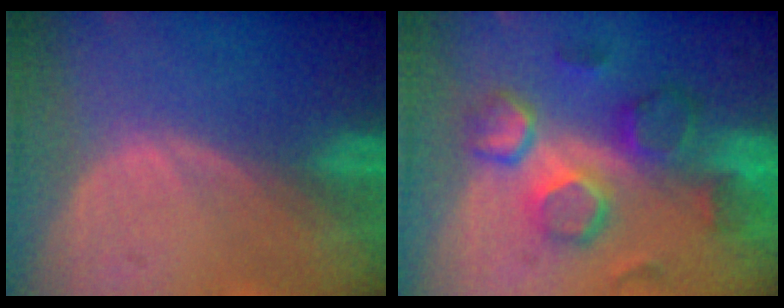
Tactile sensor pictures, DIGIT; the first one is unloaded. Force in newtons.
{"total": 9.7, "press": 9.3, "slide": 2.9}